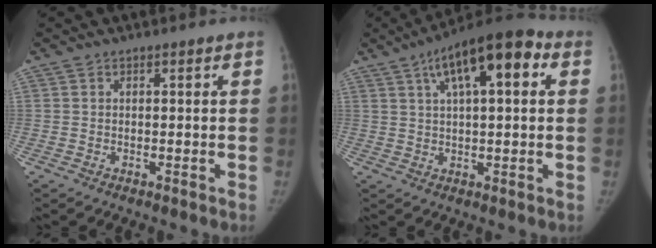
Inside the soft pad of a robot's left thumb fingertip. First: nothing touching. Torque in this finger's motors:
{"motor_torque": [0.37, 0.08, 1.63, -0.60, 0.14]}